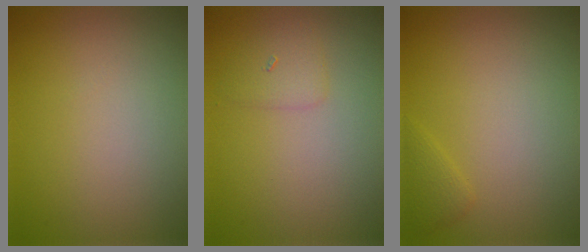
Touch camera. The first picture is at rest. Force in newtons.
{"total": 1.4, "press": 1.4, "slide": 0.1}
{"total": 1.1, "press": 1.1, "slide": 0.0}